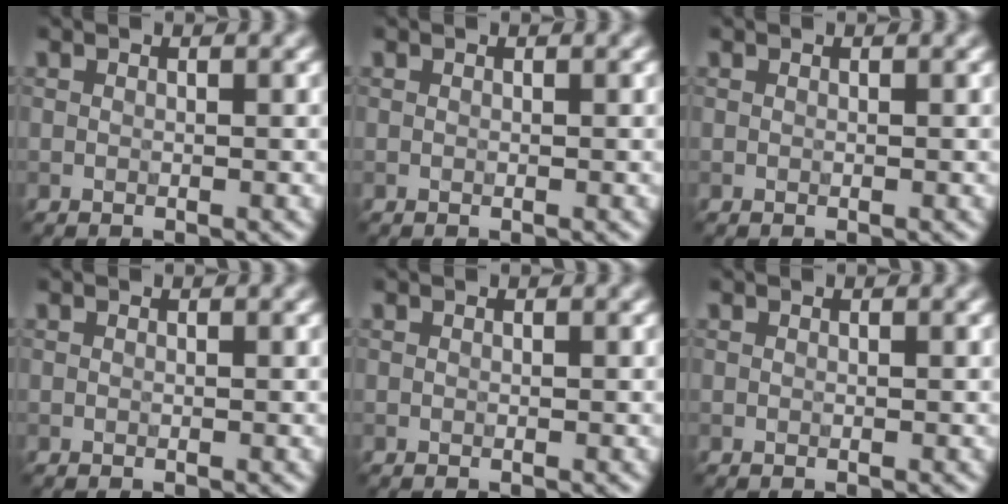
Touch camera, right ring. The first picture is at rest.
{"total": 0.0}
{"total": 0.0}
{"total": 0.0}
{"total": 0.0}
{"total": 0.0}